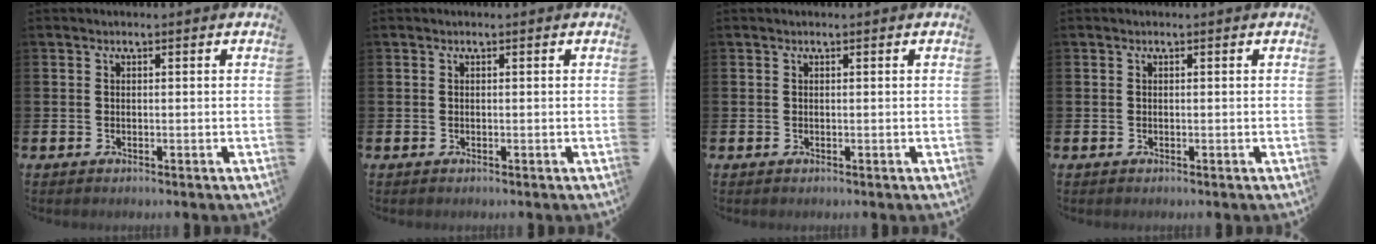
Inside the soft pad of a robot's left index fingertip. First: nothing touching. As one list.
[{"total": 0.0}, {"total": 0.0}, {"total": 0.0}]